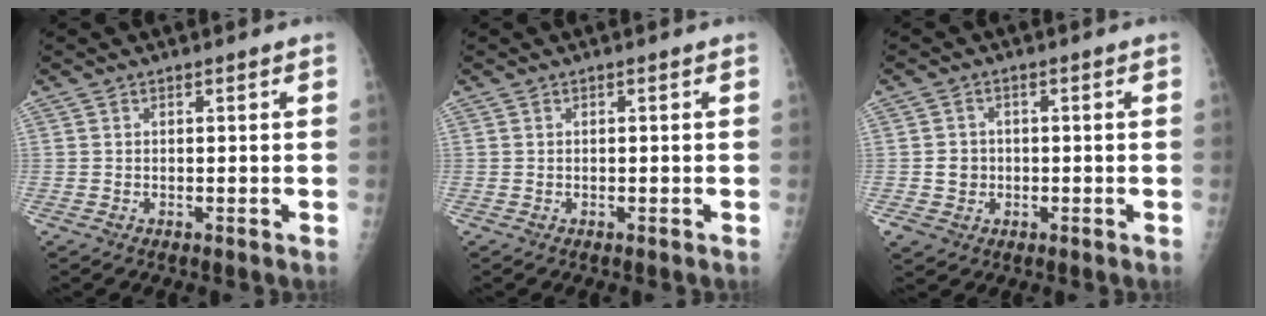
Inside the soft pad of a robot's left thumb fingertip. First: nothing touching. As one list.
[{"total": 0.0}, {"total": 4.0, "force": [-0.4, 3.7, 1.3], "torque": [-0.005, 0.004, 0.000]}]